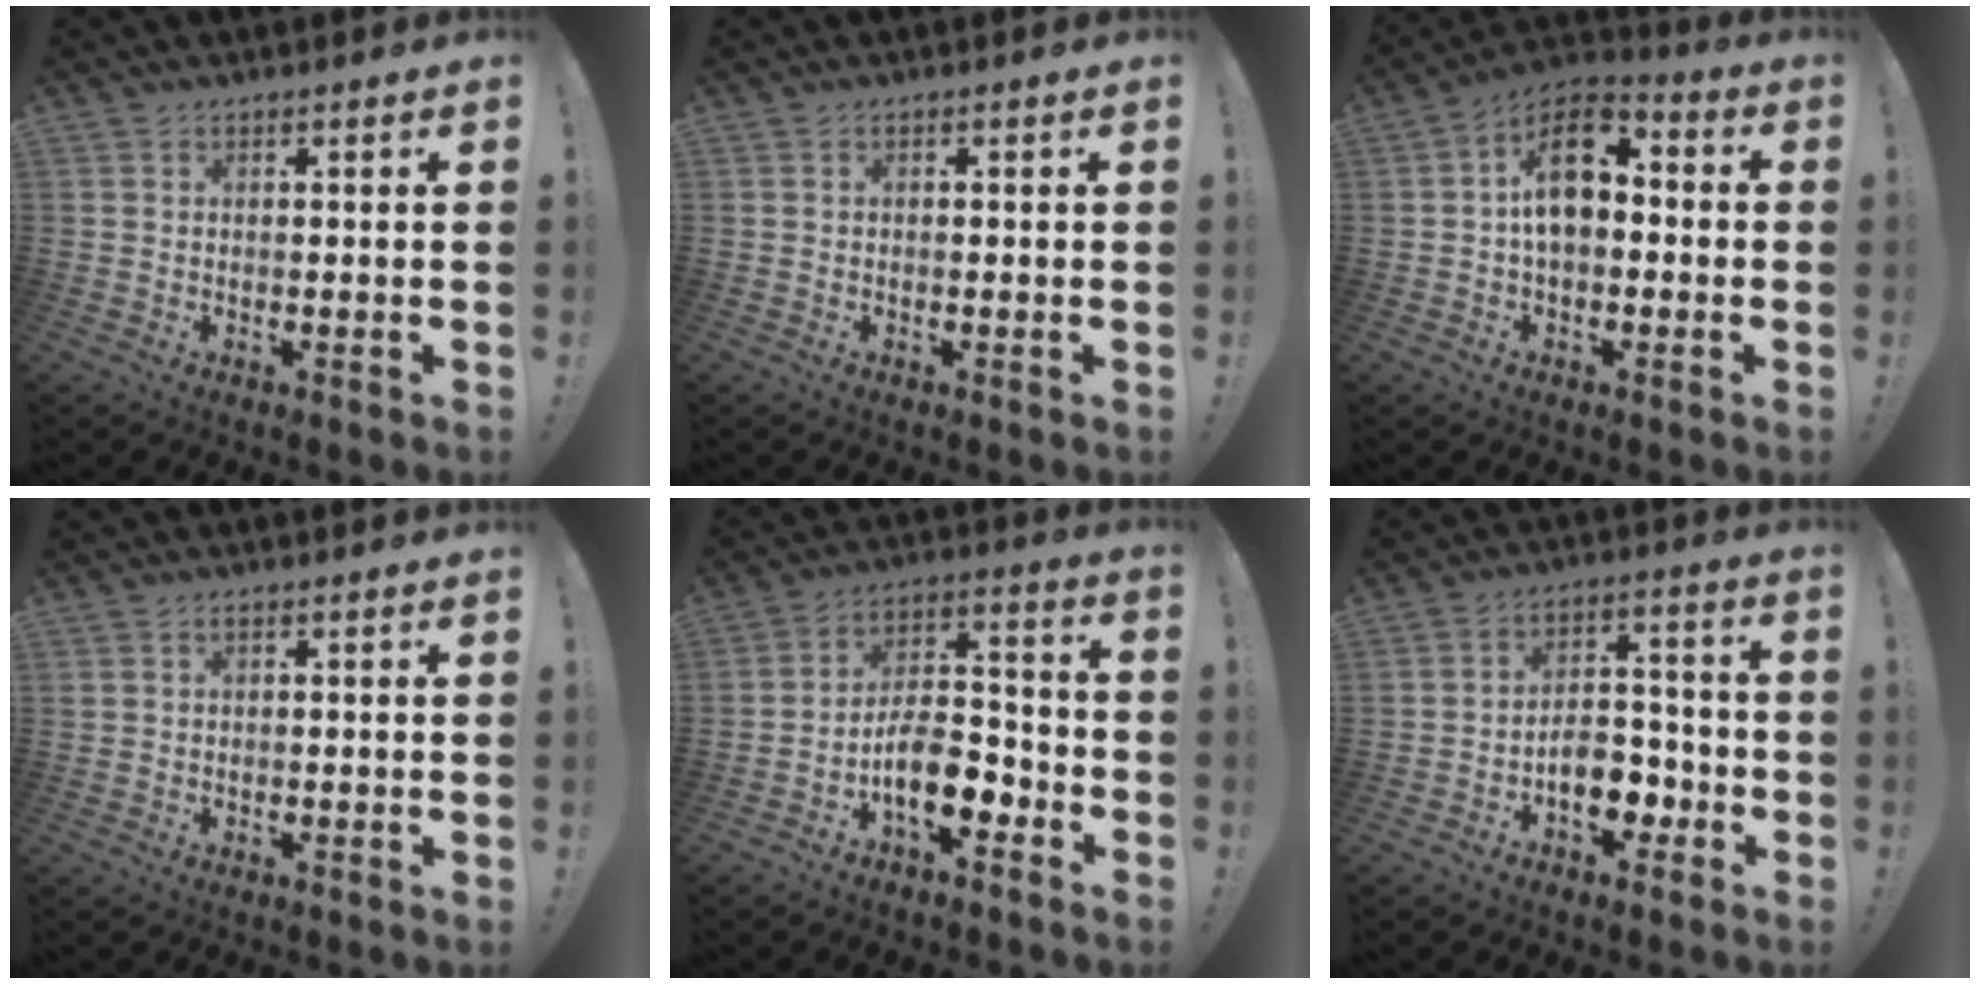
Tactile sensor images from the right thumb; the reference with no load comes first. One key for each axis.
{"total": 0.0}
{"total": 12.7, "fx": 0.7, "fy": 8.1, "fz": 9.7, "tx": -0.147, "ty": 0.017, "tz": 0.016}
{"total": 0.7, "fx": 0.2, "fy": 0.3, "fz": 0.6, "tx": -0.012, "ty": 0.002, "tz": 0.004}
{"total": 11.7, "fx": -6.3, "fy": 6.0, "fz": 7.8, "tx": -0.133, "ty": 0.034, "tz": -0.107}
{"total": 9.2, "fx": -3.8, "fy": 6.3, "fz": 5.6, "tx": -0.088, "ty": 0.019, "tz": -0.063}